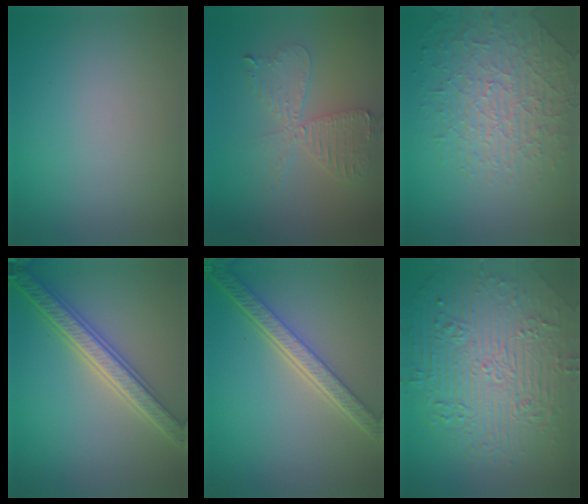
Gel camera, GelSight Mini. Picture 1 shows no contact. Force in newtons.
{"total": 4.1, "press": 3.5, "slide": 2.1}
{"total": 4.0, "press": 4.0, "slide": 0.4}
{"total": 5.6, "press": 5.4, "slide": 1.1}
{"total": 5.4, "press": 4.2, "slide": 3.4}
{"total": 11.2, "press": 7.3, "slide": 8.4}